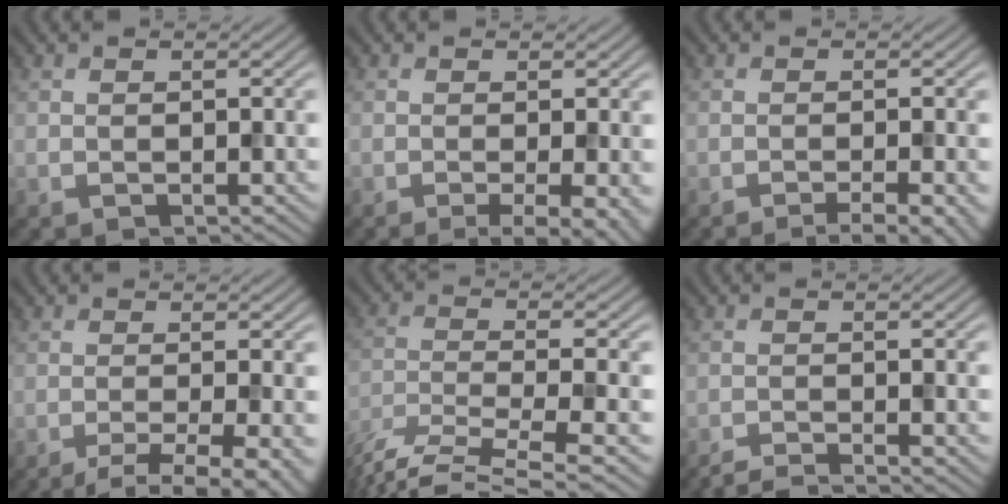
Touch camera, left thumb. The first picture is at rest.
{"total": 4.8, "force": [-1.7, 0.9, 4.4], "torque": [-0.063, -0.001, -0.025]}
{"total": 4.7, "force": [-2.8, 0.8, 3.7], "torque": [-0.044, 0.007, -0.044]}
{"total": 6.8, "force": [-3.9, 1.3, 5.4], "torque": [-0.074, -0.003, -0.056]}
{"total": 9.9, "force": [-7.6, 2.2, 6.0], "torque": [-0.124, -0.021, -0.136]}
{"total": 3.3, "force": [-2.8, 0.3, 1.7], "torque": [-0.022, 0.002, -0.061]}